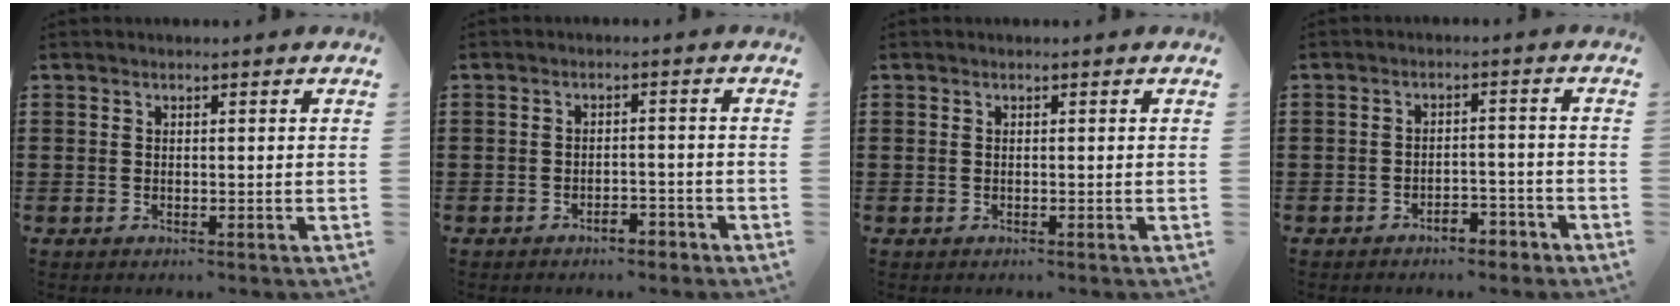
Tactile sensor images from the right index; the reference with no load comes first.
{"total": 2.5, "force": [-2.3, 0.5, 0.8], "torque": [-0.019, 0.000, -0.047]}
{"total": 0.0}
{"total": 3.5, "force": [-3.3, 0.8, 1.0], "torque": [-0.020, 0.006, -0.065]}